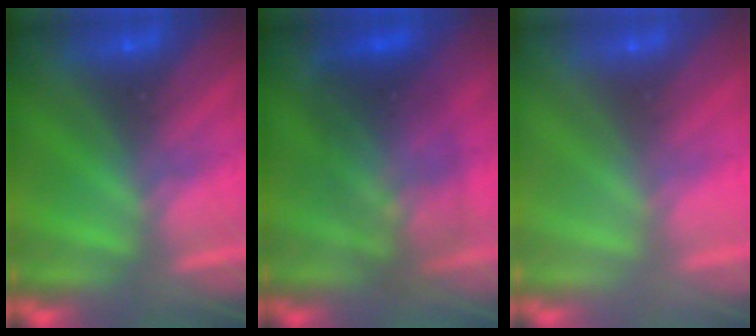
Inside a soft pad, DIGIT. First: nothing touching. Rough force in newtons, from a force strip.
{"total": 3.6}
{"total": 3.1}